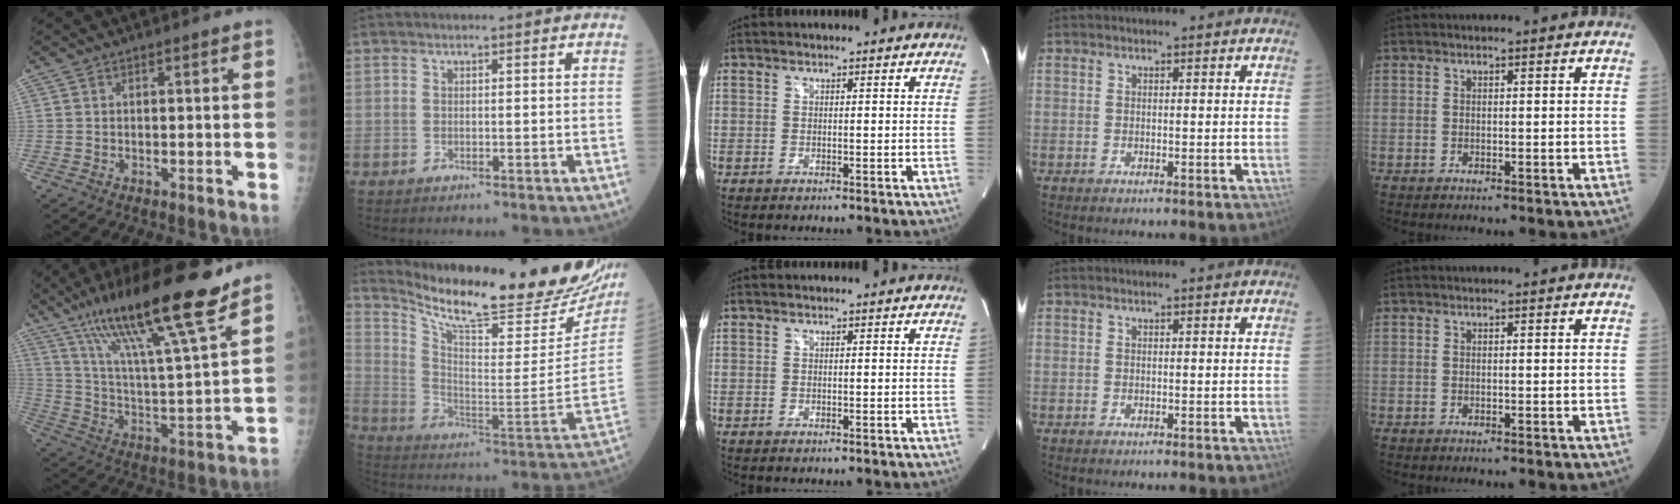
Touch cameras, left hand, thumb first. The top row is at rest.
{"thumb": {"total": 22.7, "force": [15.9, 2.5, 16.1], "torque": [-0.261, -0.062, 0.276]}, "index": {"total": 26.6, "force": [23.4, 3.4, 12.4], "torque": [-0.215, -0.086, 0.330]}}